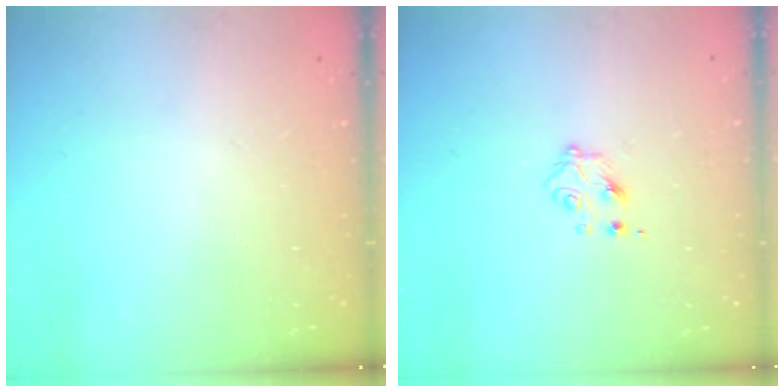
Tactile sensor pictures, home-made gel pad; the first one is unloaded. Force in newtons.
{"total": 4.6, "press": 4.5, "slide": 0.6}